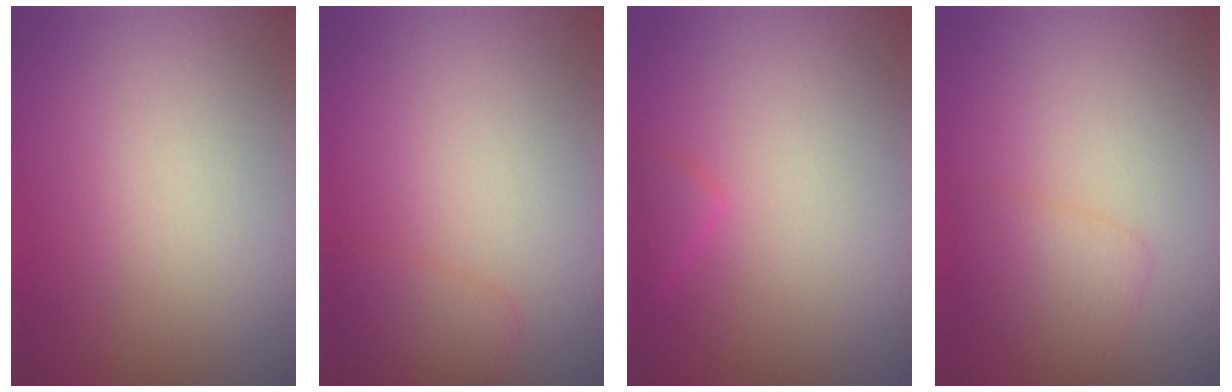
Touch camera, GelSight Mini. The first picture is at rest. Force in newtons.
{"total": 1.7, "press": 1.7, "slide": 0.1}
{"total": 1.6, "press": 1.6, "slide": 0.2}
{"total": 2.2, "press": 2.2, "slide": 0.2}